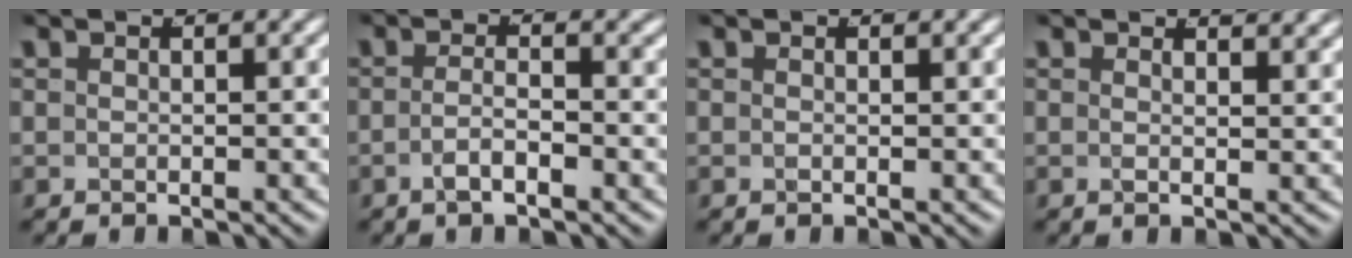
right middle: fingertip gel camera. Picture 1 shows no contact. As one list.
[{"total": 2.3, "force": [-1.5, 0.2, 1.7], "torque": [-0.035, -0.013, -0.025]}, {"total": 0.5, "force": [0.0, -0.5, 0.2], "torque": [-0.005, -0.004, 0.002]}, {"total": 1.7, "force": [1.4, -0.4, 0.8], "torque": [-0.011, -0.009, 0.024]}]